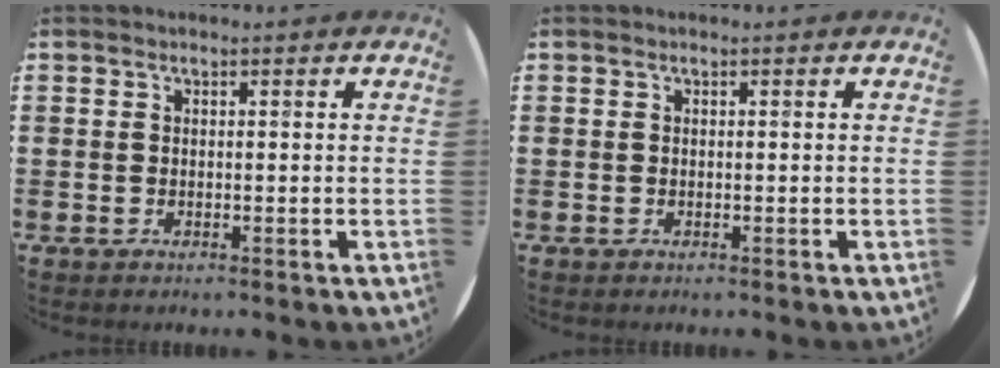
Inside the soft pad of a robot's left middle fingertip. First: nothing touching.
{"total": 0.0}